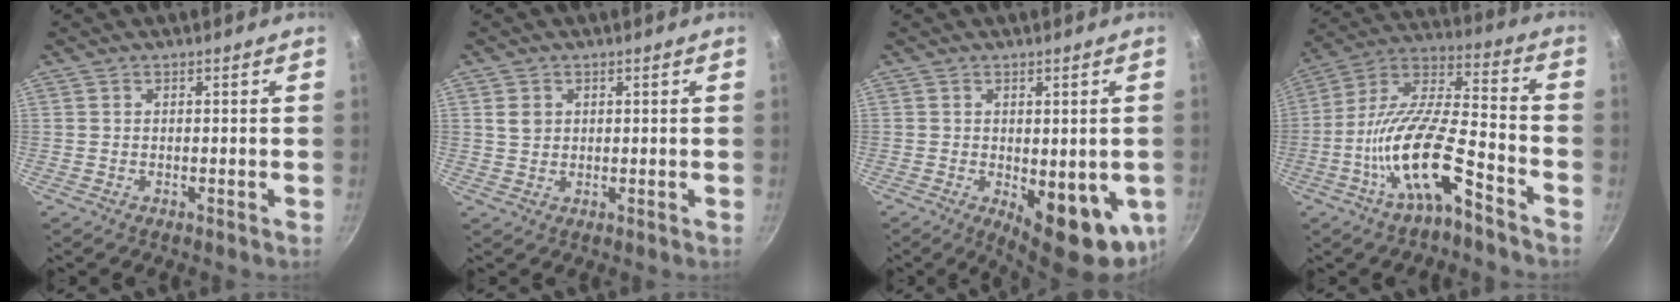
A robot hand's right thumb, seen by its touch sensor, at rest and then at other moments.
{"total": 2.6, "force": [0.8, 2.1, 1.2], "torque": [-0.015, -0.004, 0.019]}
{"total": 14.8, "force": [-4.8, 6.4, 12.5], "torque": [-0.130, -0.012, -0.047]}
{"total": 16.8, "force": [-7.9, 5.0, 13.9], "torque": [-0.278, 0.071, -0.144]}